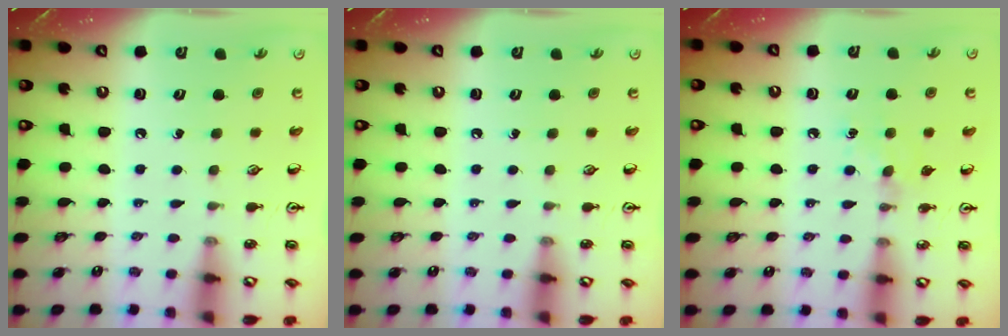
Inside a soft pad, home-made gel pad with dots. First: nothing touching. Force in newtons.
{"total": 0.0}
{"total": 5.7, "press": 5.7, "slide": 0.6}